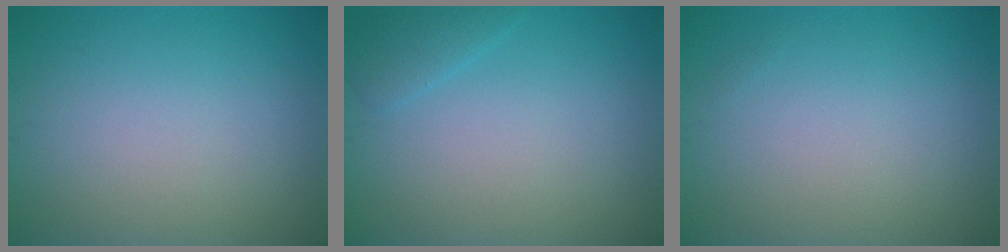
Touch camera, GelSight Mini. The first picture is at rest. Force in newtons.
{"total": 1.3, "press": 1.3, "slide": 0.1}
{"total": 0.0}